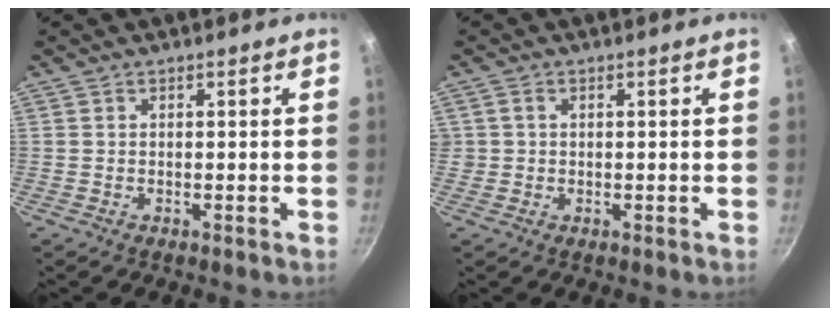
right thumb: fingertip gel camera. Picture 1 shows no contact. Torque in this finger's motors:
{"motor_torque": [0.89, 0.94, 1.05, 0.75, 0.69]}